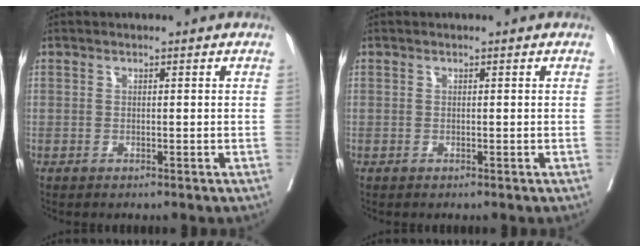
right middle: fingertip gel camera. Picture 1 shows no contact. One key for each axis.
{"total": 0.0}